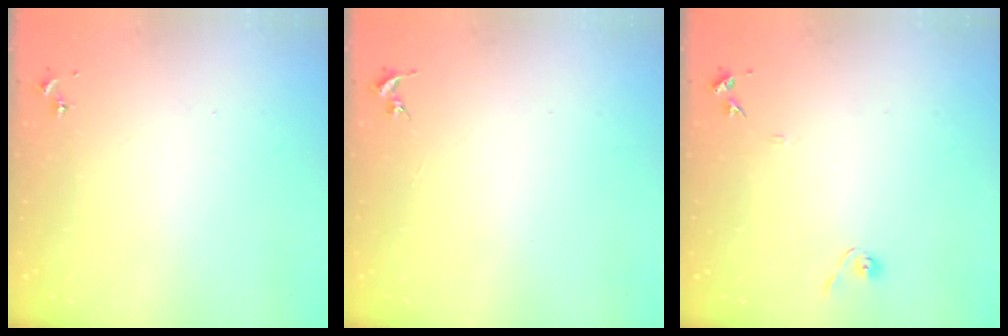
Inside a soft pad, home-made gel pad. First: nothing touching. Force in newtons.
{"total": 0.0}
{"total": 6.8, "press": 6.8, "slide": 0.6}